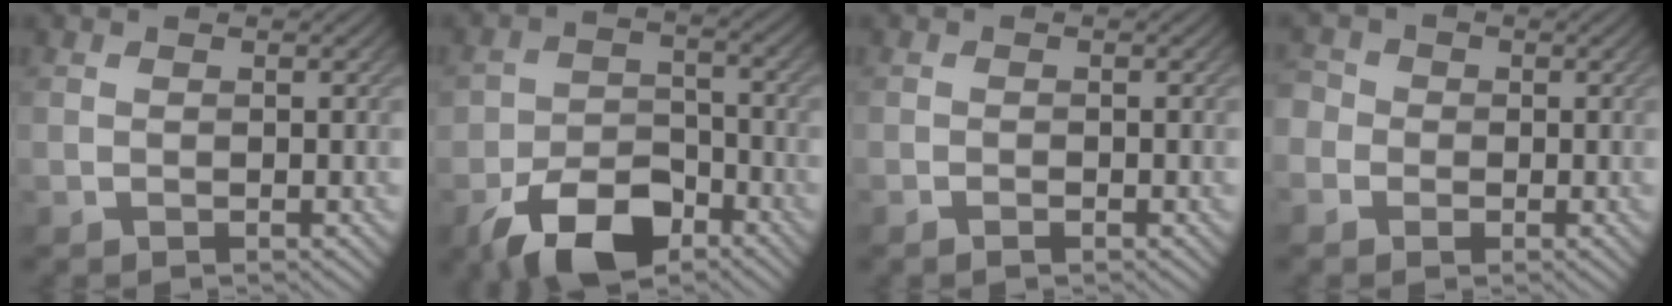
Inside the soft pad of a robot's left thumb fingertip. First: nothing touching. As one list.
[{"total": 9.1, "force": [-5.8, 5.0, 5.1], "torque": [-0.095, -0.007, -0.110]}, {"total": 0.8, "force": [-0.6, 0.2, 0.5], "torque": [-0.008, -0.001, -0.008]}, {"total": 3.6, "force": [-0.6, 3.4, 0.9], "torque": [-0.020, 0.009, -0.034]}]